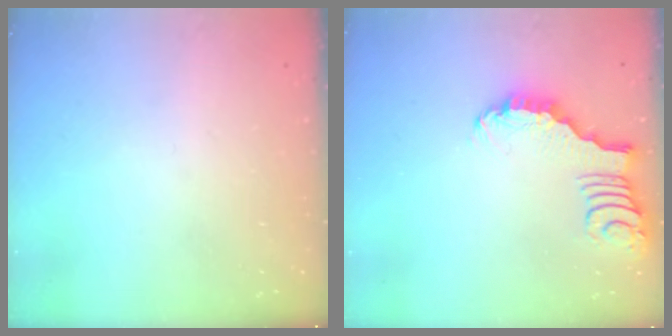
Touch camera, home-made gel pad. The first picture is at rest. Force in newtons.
{"total": 2.2, "press": 2.2, "slide": 0.4}